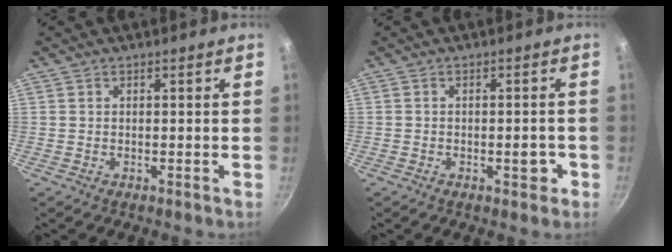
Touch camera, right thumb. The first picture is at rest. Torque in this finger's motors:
{"motor_torque": [3.50, 1.51, 0.91, -1.32, 0.11]}